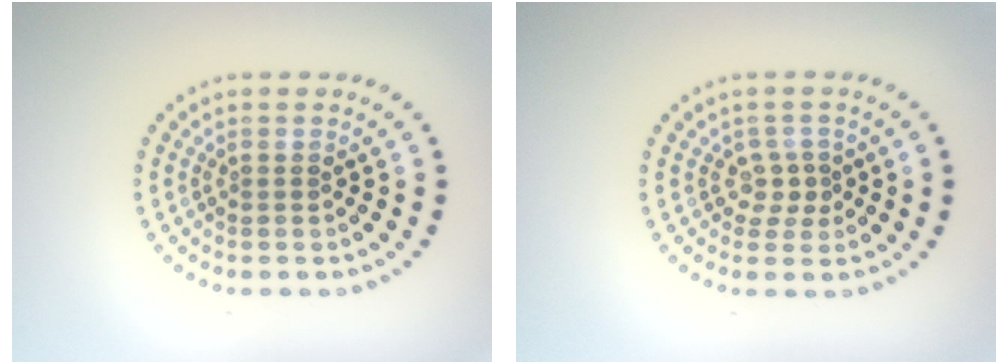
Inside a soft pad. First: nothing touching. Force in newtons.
{"total": 1.7, "press": 1.3, "slide": 1.2}